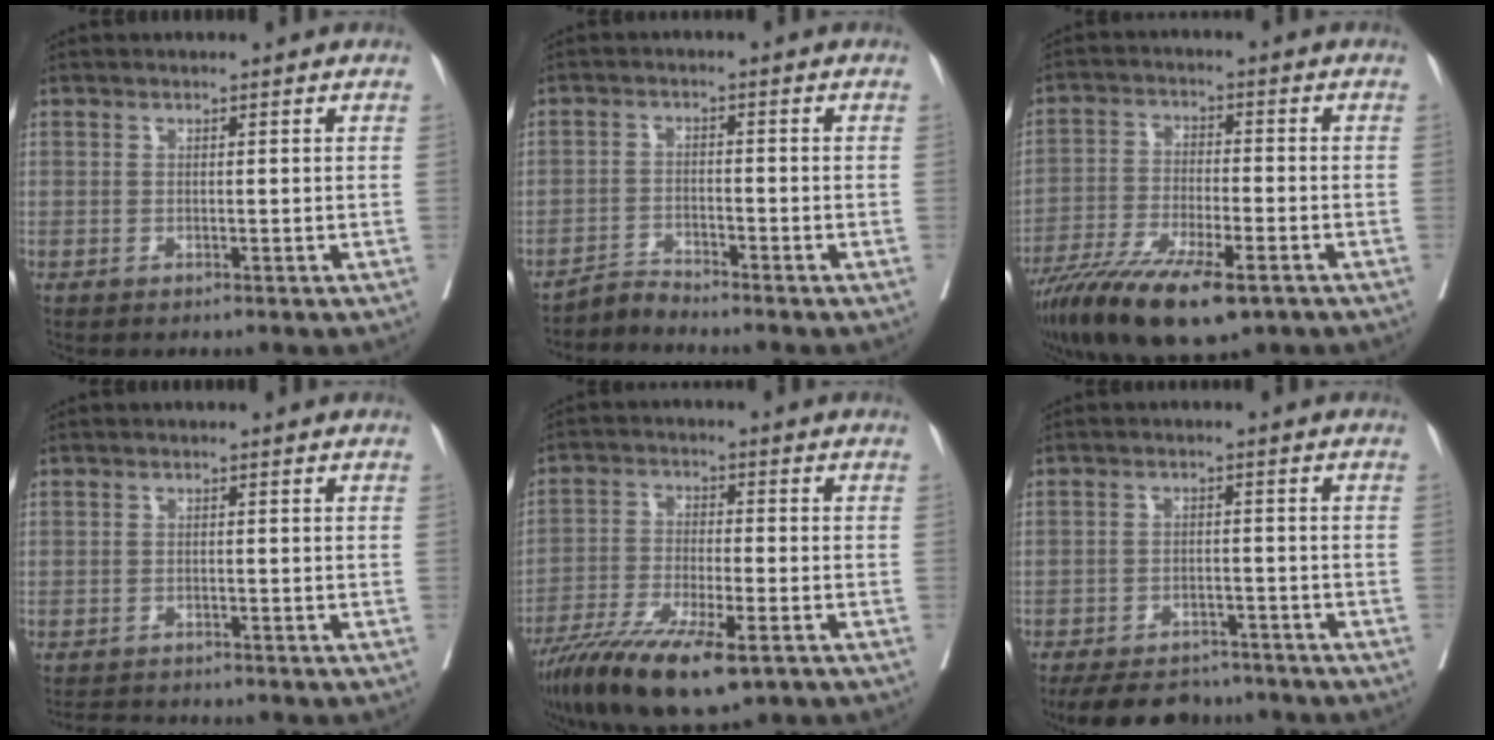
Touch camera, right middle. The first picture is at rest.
{"total": 2.7, "force": [-2.5, -0.6, -0.9], "torque": [0.023, -0.013, -0.045]}
{"total": 15.5, "force": [-10.4, 3.6, 10.9], "torque": [-0.194, -0.041, -0.177]}
{"total": 3.1, "force": [-3.1, 0.4, 0.1], "torque": [0.003, -0.012, -0.050]}
{"total": 14.4, "force": [-9.3, 3.1, 10.5], "torque": [-0.191, -0.038, -0.158]}
{"total": 11.6, "force": [-10.1, 4.4, 3.6], "torque": [-0.060, 0.002, -0.138]}